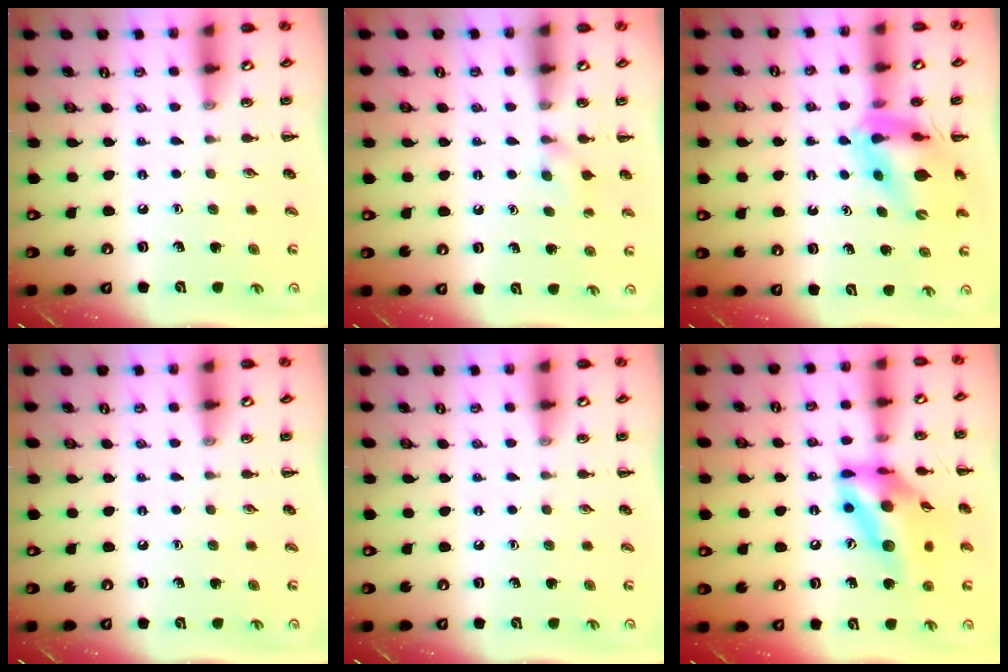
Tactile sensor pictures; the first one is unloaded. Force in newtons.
{"total": 4.8, "press": 4.5, "slide": 1.6}
{"total": 11.2, "press": 10.7, "slide": 3.4}
{"total": 0.0}
{"total": 0.0}
{"total": 15.9, "press": 15.0, "slide": 5.3}